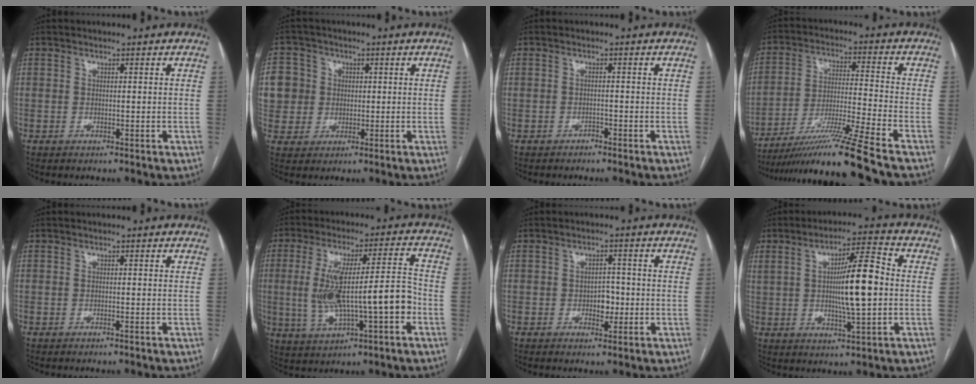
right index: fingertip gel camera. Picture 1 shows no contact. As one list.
[{"total": 10.3, "force": [1.5, 10.0, 2.2], "torque": [-0.076, 0.039, 0.047]}, {"total": 0.9, "force": [-0.8, 0.3, 0.2], "torque": [-0.005, 0.001, -0.014]}, {"total": 15.1, "force": [-12.1, -3.2, 8.4], "torque": [-0.154, -0.025, -0.209]}, {"total": 0.0}, {"total": 14.2, "force": [-2.1, 2.9, 13.7], "torque": [-0.253, 0.023, -0.020]}, {"total": 3.2, "force": [-0.7, 1.9, 2.4], "torque": [-0.028, 0.005, -0.007]}, {"total": 10.8, "force": [0.7, 1.6, 10.6], "torque": [-0.179, 0.013, 0.013]}]